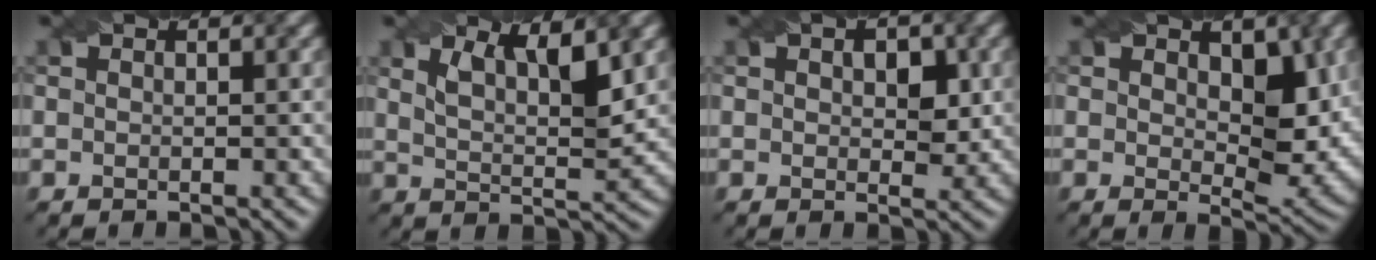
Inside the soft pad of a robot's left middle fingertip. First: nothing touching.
{"total": 5.0, "force": [2.9, 1.5, 3.9], "torque": [-0.065, -0.001, 0.044]}
{"total": 3.4, "force": [1.0, 2.0, 2.6], "torque": [-0.029, -0.003, 0.019]}
{"total": 5.4, "force": [1.3, 3.0, 4.3], "torque": [-0.063, -0.018, 0.029]}